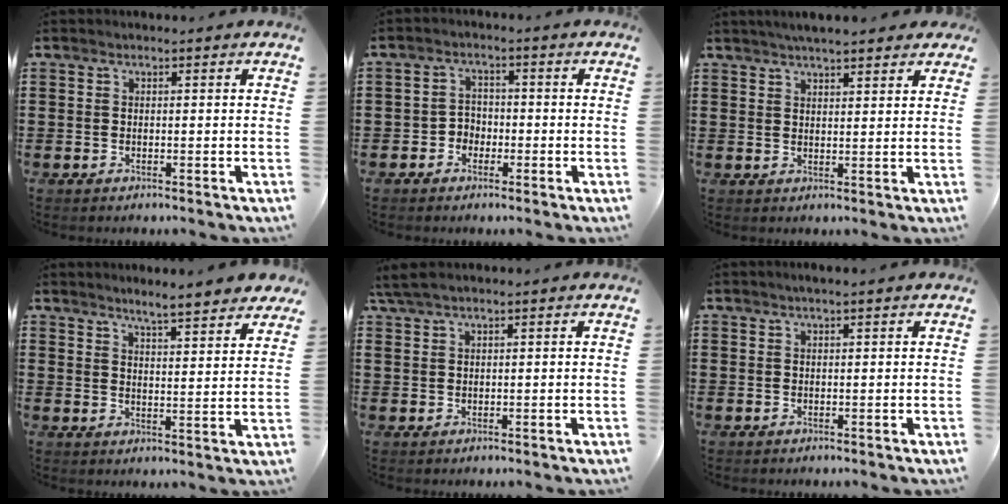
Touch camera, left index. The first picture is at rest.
{"total": 2.6, "force": [-1.6, 2.0, 0.6], "torque": [-0.019, 0.007, -0.037]}
{"total": 3.8, "force": [3.4, 0.3, 1.6], "torque": [-0.038, 0.003, 0.063]}
{"total": 4.5, "force": [4.3, -0.6, 1.1], "torque": [-0.031, -0.026, 0.072]}
{"total": 2.2, "force": [1.6, 0.3, 1.4], "torque": [-0.031, 0.003, 0.030]}
{"total": 0.7, "force": [0.5, -0.1, 0.6], "torque": [-0.010, 0.000, 0.008]}